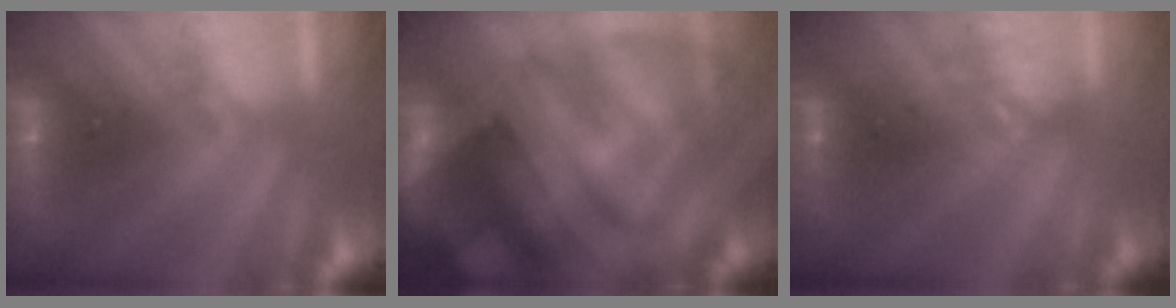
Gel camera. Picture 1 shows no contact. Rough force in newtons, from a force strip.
{"total": 9.4}
{"total": 2.1}